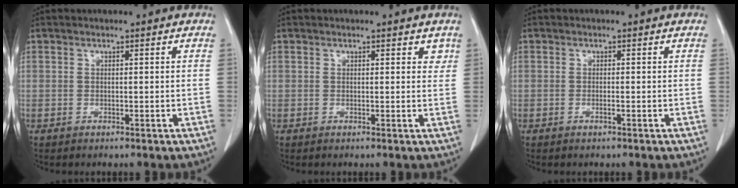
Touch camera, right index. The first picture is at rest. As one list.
[{"total": 1.5, "force": [1.0, 0.9, 0.7], "torque": [0.002, -0.003, 0.006]}, {"total": 0.6, "force": [-0.3, 0.0, 0.6], "torque": [-0.013, -0.001, -0.004]}]